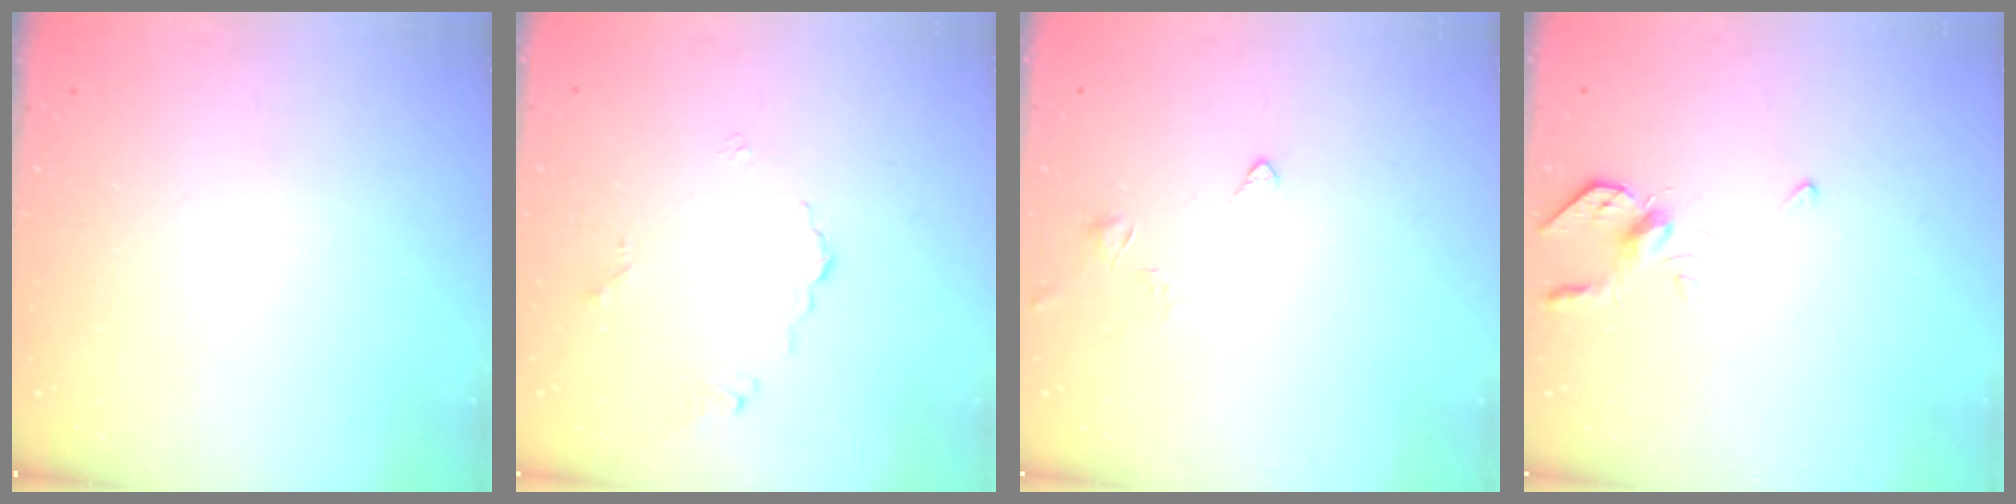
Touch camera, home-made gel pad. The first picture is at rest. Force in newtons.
{"total": 2.8, "press": 2.8, "slide": 0.6}
{"total": 2.5, "press": 2.4, "slide": 0.6}
{"total": 4.1, "press": 4.0, "slide": 0.9}